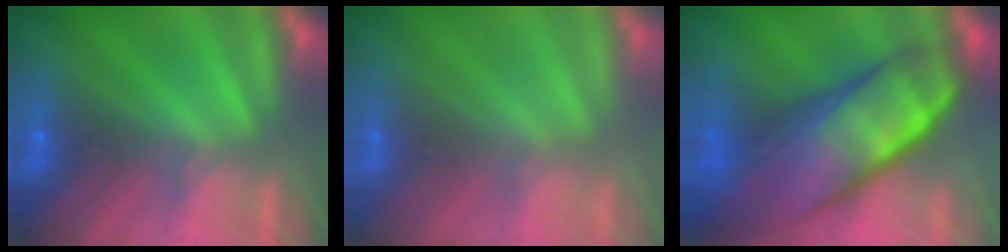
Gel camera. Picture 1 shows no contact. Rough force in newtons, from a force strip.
{"total": 2.9}
{"total": 7.7}